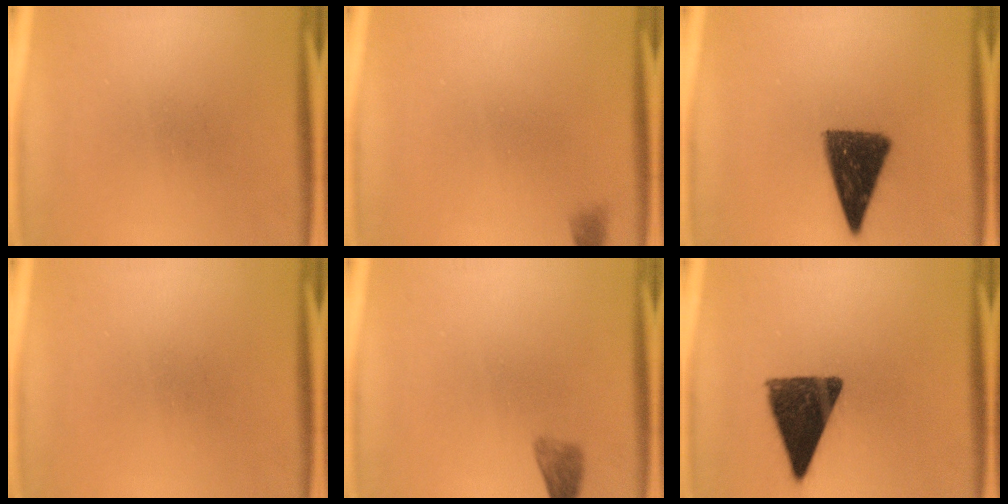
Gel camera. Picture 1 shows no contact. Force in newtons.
{"total": 1.1}
{"total": 12.0}
{"total": 0.0}
{"total": 2.1}
{"total": 12.8}